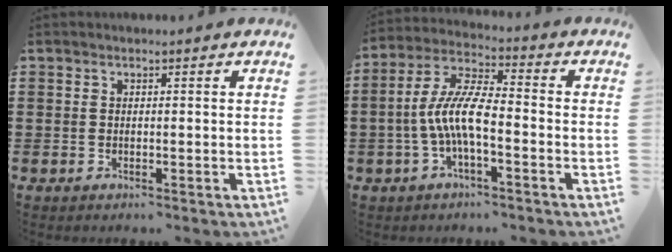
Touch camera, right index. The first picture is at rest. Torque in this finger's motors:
{"motor_torque": [1.74, -0.40, 0.63, 0.21]}